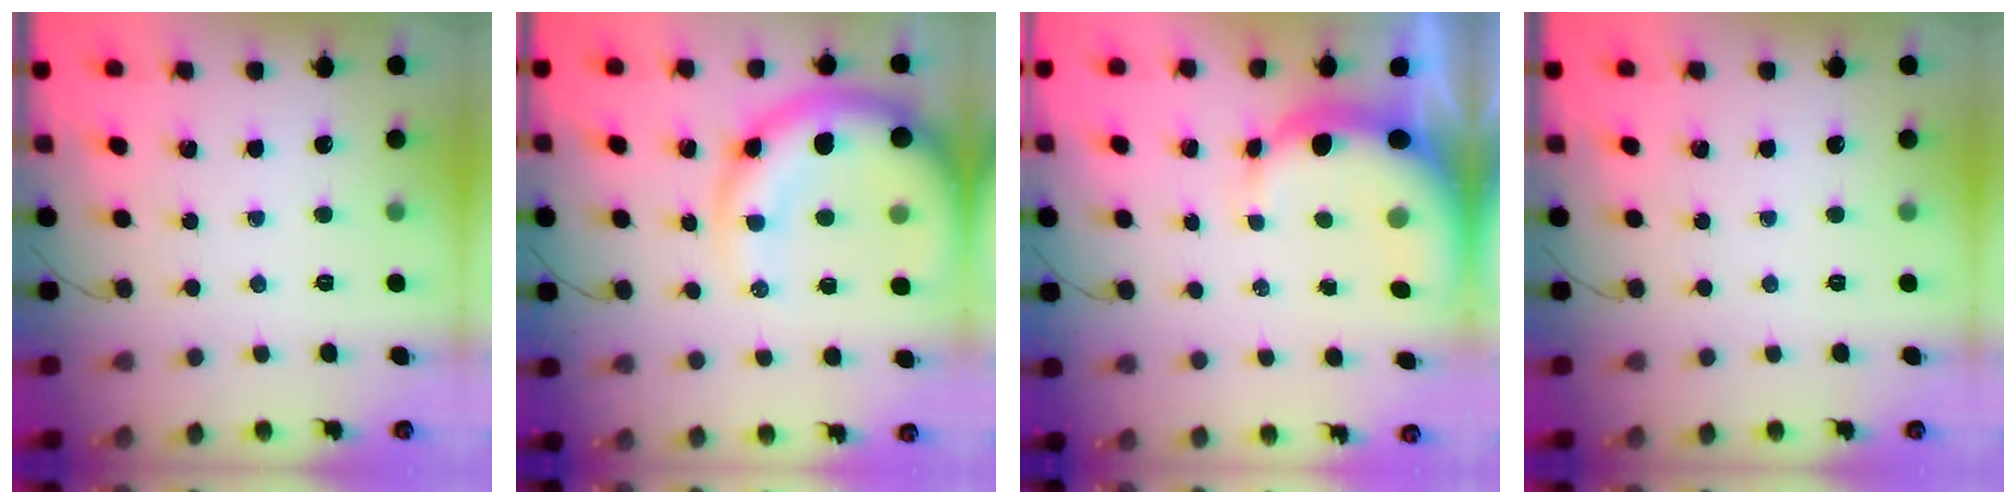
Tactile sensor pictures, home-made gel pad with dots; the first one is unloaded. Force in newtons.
{"total": 12.9, "press": 12.3, "slide": 4.0}
{"total": 6.8, "press": 6.6, "slide": 1.6}
{"total": 0.0}